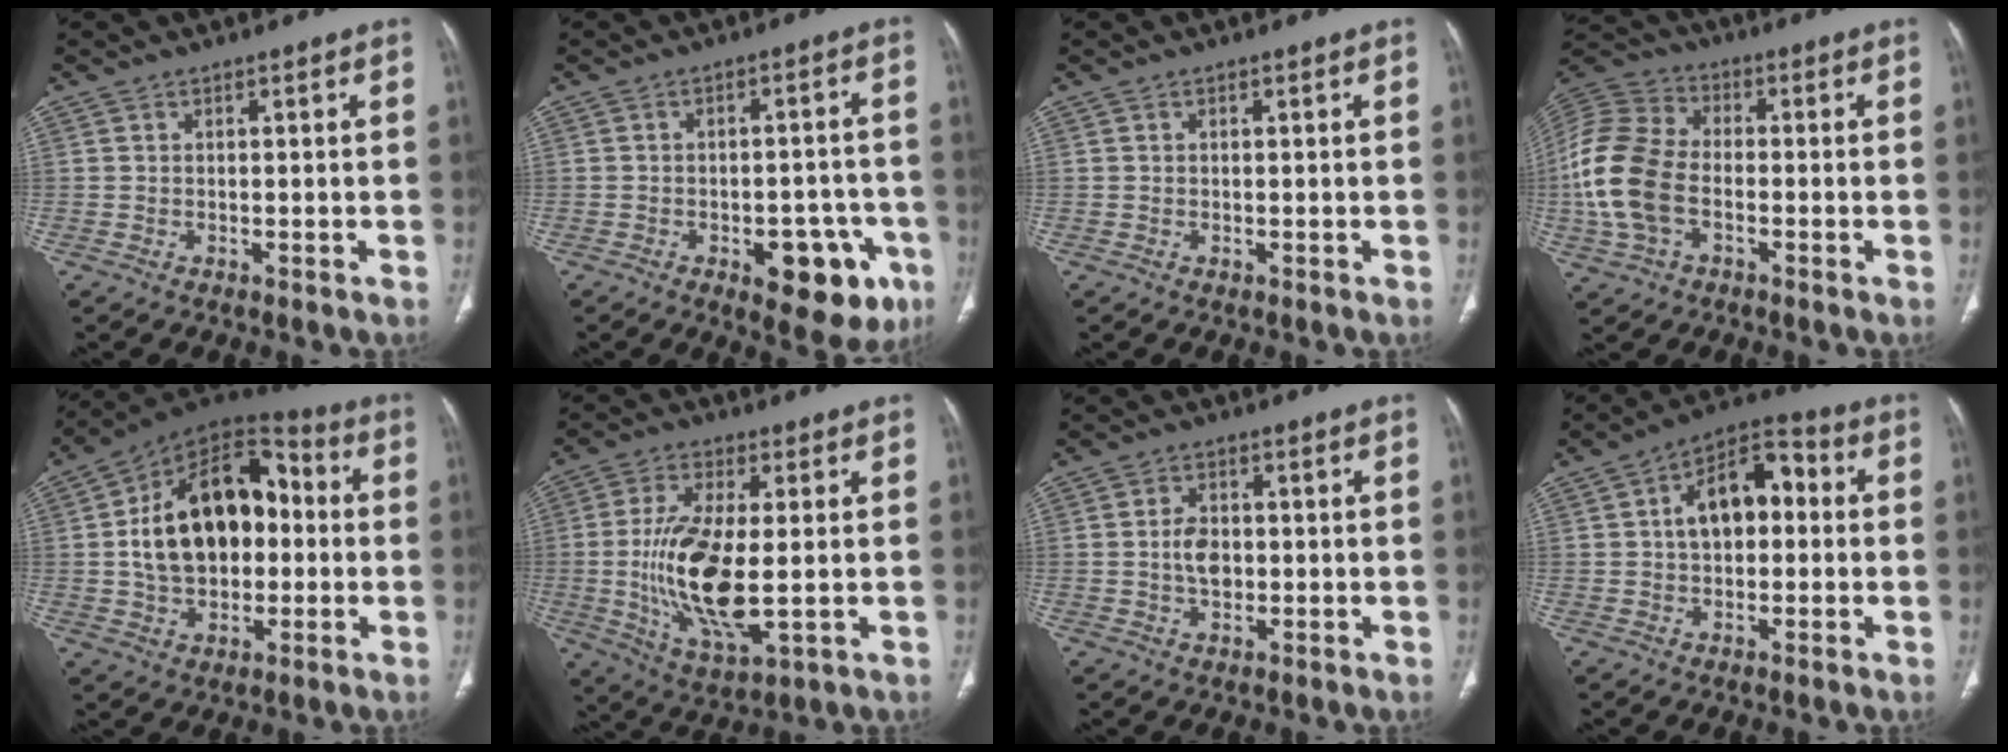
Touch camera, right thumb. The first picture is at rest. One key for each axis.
{"total": 13.2, "fx": -5.7, "fy": 6.5, "fz": 10.0, "tx": -0.087, "ty": 0.028, "tz": -0.062}
{"total": 0.0}
{"total": 15.7, "fx": -2.8, "fy": 10.3, "fz": 11.5, "tx": -0.255, "ty": 0.024, "tz": -0.057}
{"total": 21.5, "fx": 0.6, "fy": 14.2, "fz": 16.1, "tx": -0.235, "ty": 0.035, "tz": 0.009}
{"total": 16.4, "fx": -1.1, "fy": 6.5, "fz": 15.1, "tx": -0.300, "ty": -0.018, "tz": -0.011}
{"total": 4.8, "fx": -0.3, "fy": 3.2, "fz": 3.6, "tx": -0.058, "ty": 0.005, "tz": -0.006}
{"total": 12.2, "fx": 1.3, "fy": 7.5, "fz": 9.6, "tx": -0.131, "ty": 0.037, "tz": 0.009}